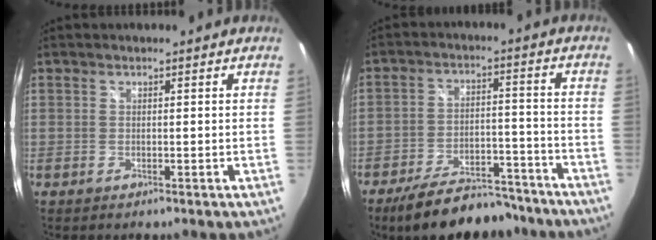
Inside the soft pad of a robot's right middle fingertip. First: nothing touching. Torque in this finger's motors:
{"motor_torque": [1.10, -1.04, 0.36, 0.16]}